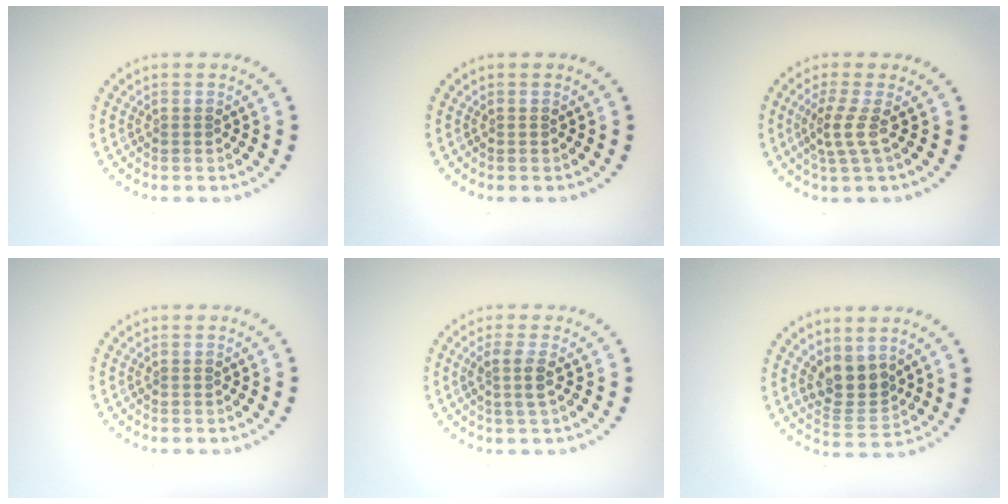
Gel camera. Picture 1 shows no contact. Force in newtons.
{"total": 0.0}
{"total": 2.4, "press": 1.6, "slide": 1.7}
{"total": 0.0}
{"total": 1.8, "press": 1.5, "slide": 1.0}
{"total": 3.7, "press": 3.3, "slide": 1.7}